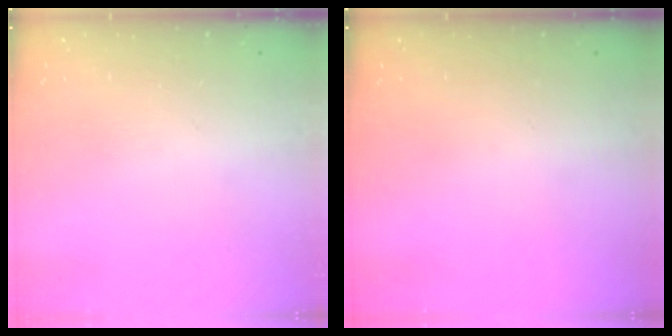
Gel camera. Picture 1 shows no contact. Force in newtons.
{"total": 0.0}